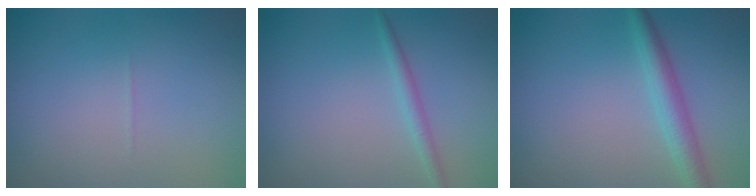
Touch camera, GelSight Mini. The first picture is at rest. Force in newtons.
{"total": 1.3, "press": 1.3, "slide": 0.1}
{"total": 2.9, "press": 2.9, "slide": 0.0}